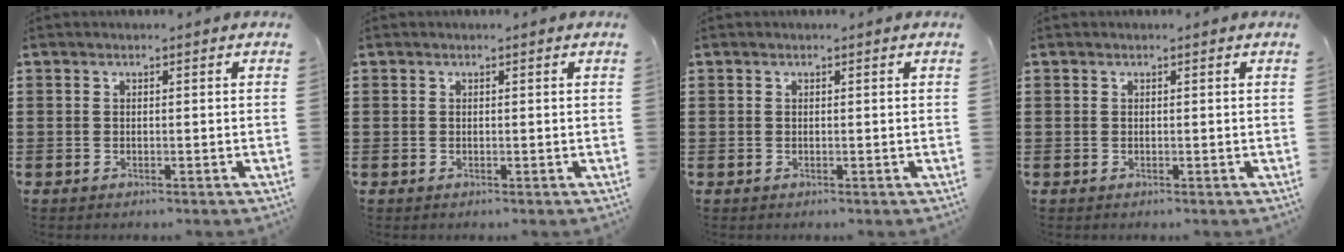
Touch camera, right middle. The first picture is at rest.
{"total": 0.0}
{"total": 0.0}
{"total": 0.0}